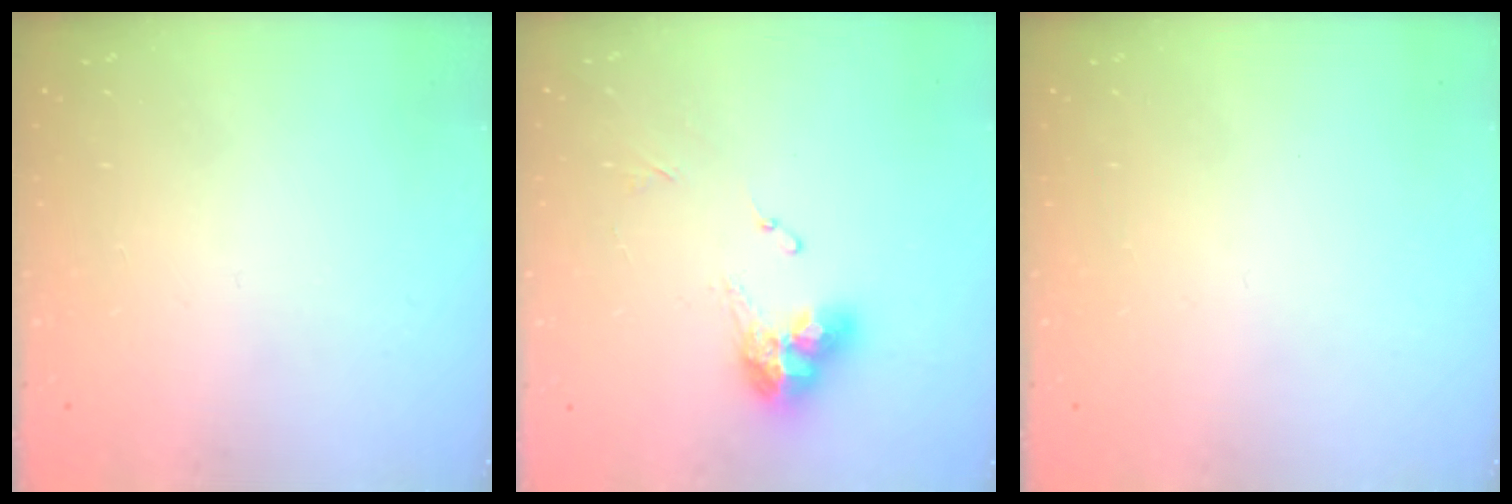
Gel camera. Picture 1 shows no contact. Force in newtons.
{"total": 10.4, "press": 10.3, "slide": 1.1}
{"total": 0.0}